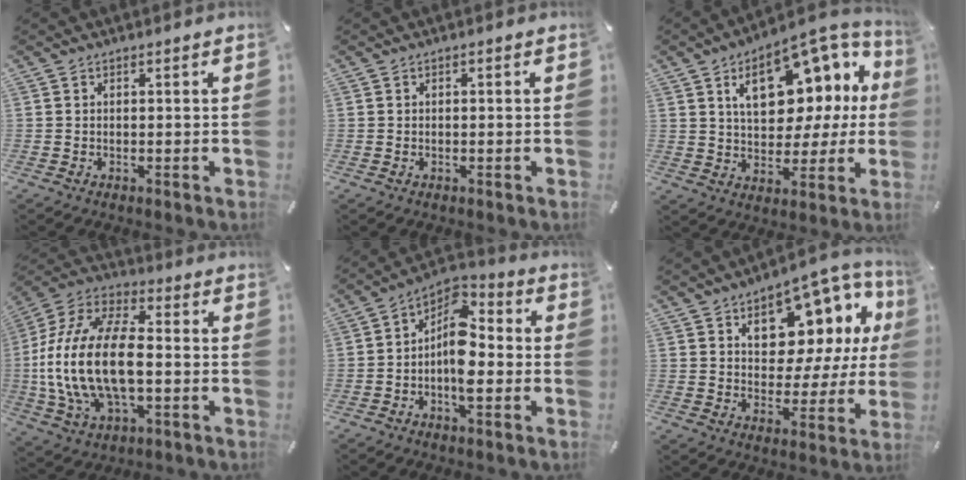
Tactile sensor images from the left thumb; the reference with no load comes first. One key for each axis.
{"total": 0.7, "fx": -0.2, "fy": 0.3, "fz": 0.6, "tx": -0.010, "ty": 0.000, "tz": -0.003}
{"total": 17.7, "fx": 7.9, "fy": 10.7, "fz": 11.7, "tx": -0.171, "ty": -0.039, "tz": 0.138}
{"total": 20.6, "fx": -2.5, "fy": 11.8, "fz": 16.7, "tx": -0.358, "ty": 0.005, "tz": -0.043}
{"total": 9.8, "fx": -2.4, "fy": 5.7, "fz": 7.6, "tx": -0.131, "ty": -0.014, "tz": -0.049}
{"total": 12.5, "fx": 6.9, "fy": 8.5, "fz": 6.1, "tx": -0.078, "ty": -0.062, "tz": 0.123}